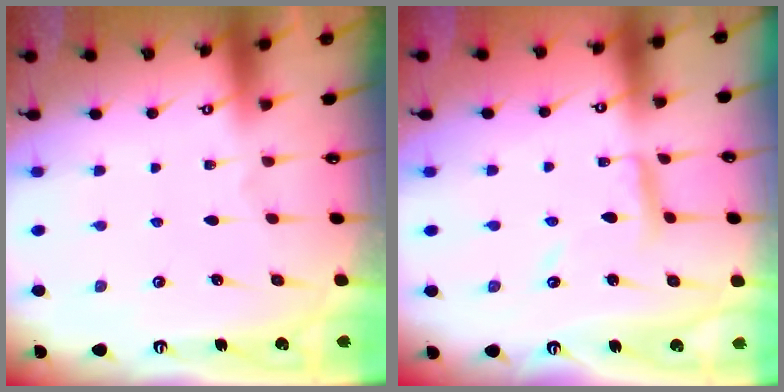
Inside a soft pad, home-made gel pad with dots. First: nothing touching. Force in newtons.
{"total": 7.8, "press": 7.8, "slide": 0.4}